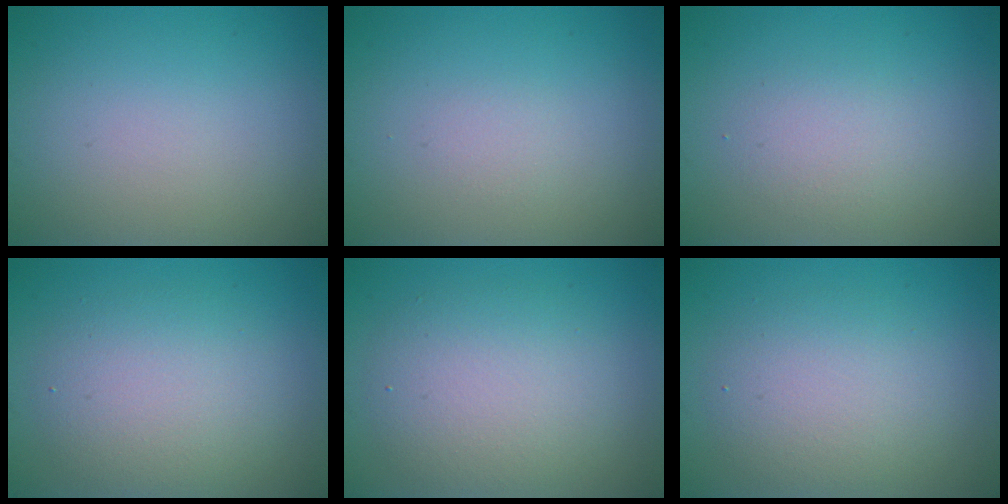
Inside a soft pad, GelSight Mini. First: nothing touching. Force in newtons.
{"total": 0.7, "press": 0.7, "slide": 0.0}
{"total": 1.9, "press": 1.9, "slide": 0.1}
{"total": 5.5, "press": 5.5, "slide": 0.4}
{"total": 5.0, "press": 5.0, "slide": 0.4}
{"total": 4.0, "press": 4.0, "slide": 0.3}